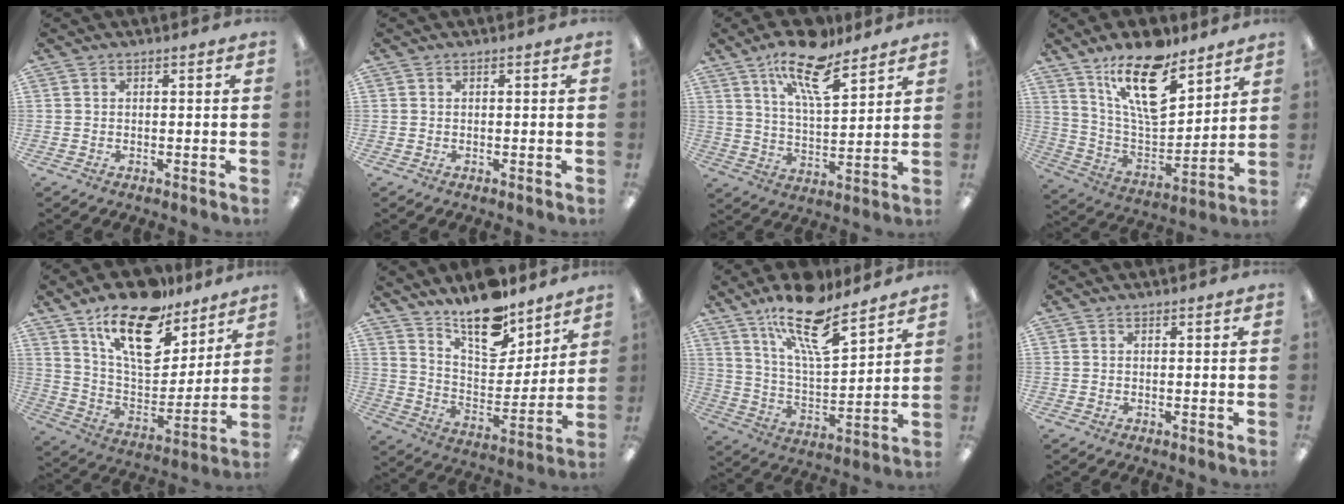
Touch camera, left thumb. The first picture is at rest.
{"total": 0.0}
{"total": 15.9, "force": [10.9, 5.6, 10.1], "torque": [-0.171, -0.052, 0.183]}
{"total": 18.3, "force": [12.2, 7.2, 11.5], "torque": [-0.203, -0.070, 0.211]}
{"total": 21.1, "force": [13.8, 9.2, 13.0], "torque": [-0.224, -0.078, 0.242]}
{"total": 15.3, "force": [12.5, 6.0, 6.4], "torque": [-0.106, -0.094, 0.224]}
{"total": 18.5, "force": [13.3, 6.0, 11.5], "torque": [-0.194, -0.078, 0.224]}
{"total": 0.0}